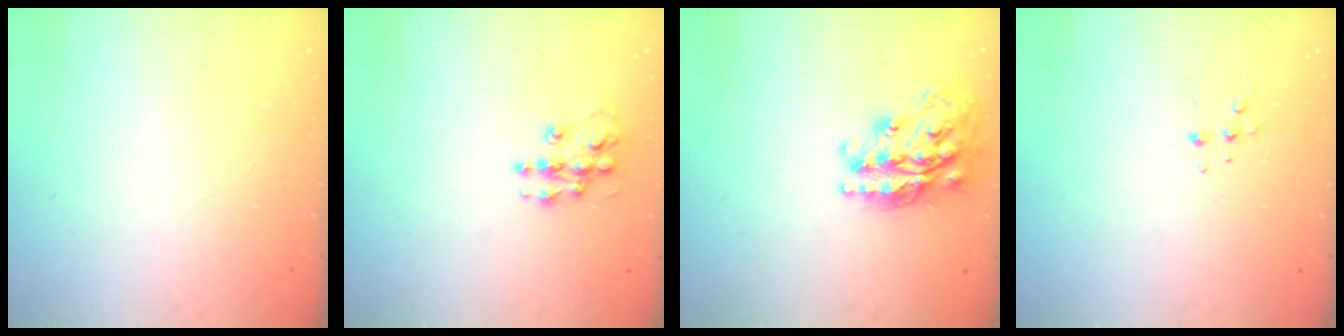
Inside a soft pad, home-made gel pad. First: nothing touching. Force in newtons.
{"total": 10.2, "press": 10.2, "slide": 0.5}
{"total": 19.6, "press": 19.6, "slide": 1.4}
{"total": 3.8, "press": 3.7, "slide": 0.7}